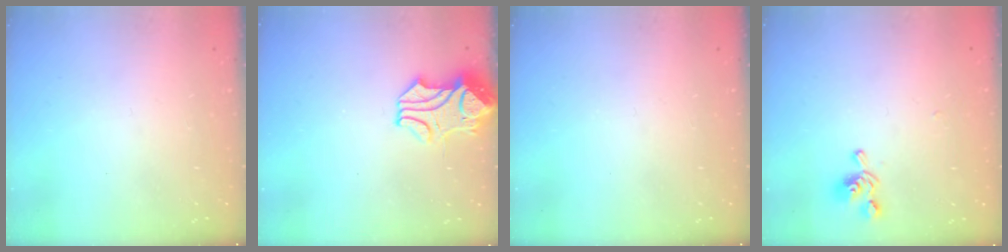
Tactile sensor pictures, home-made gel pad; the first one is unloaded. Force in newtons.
{"total": 1.6, "press": 1.4, "slide": 0.9}
{"total": 0.0}
{"total": 1.6, "press": 1.2, "slide": 1.1}